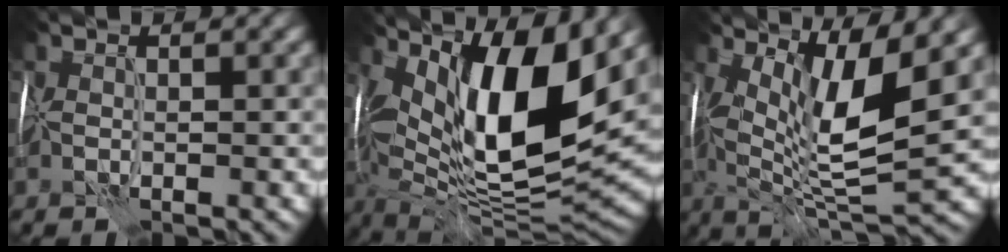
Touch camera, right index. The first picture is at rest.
{"total": 15.0, "force": [4.9, 5.4, 13.2], "torque": [-0.227, -0.004, 0.085]}
{"total": 9.4, "force": [2.4, 2.5, 8.8], "torque": [-0.163, -0.010, 0.047]}